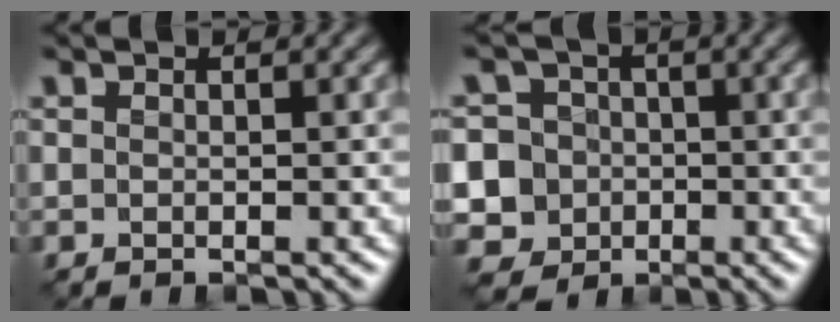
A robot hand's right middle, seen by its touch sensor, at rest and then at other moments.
{"total": 9.6, "force": [-3.8, 8.5, 2.5], "torque": [-0.046, -0.002, -0.102]}